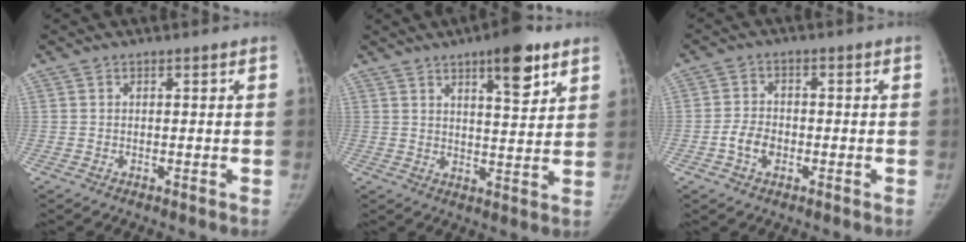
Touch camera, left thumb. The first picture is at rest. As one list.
[{"total": 9.9, "force": [5.9, 3.0, 7.4], "torque": [-0.088, -0.030, 0.083]}, {"total": 4.5, "force": [-1.5, 3.3, 2.8], "torque": [-0.044, 0.014, -0.030]}]